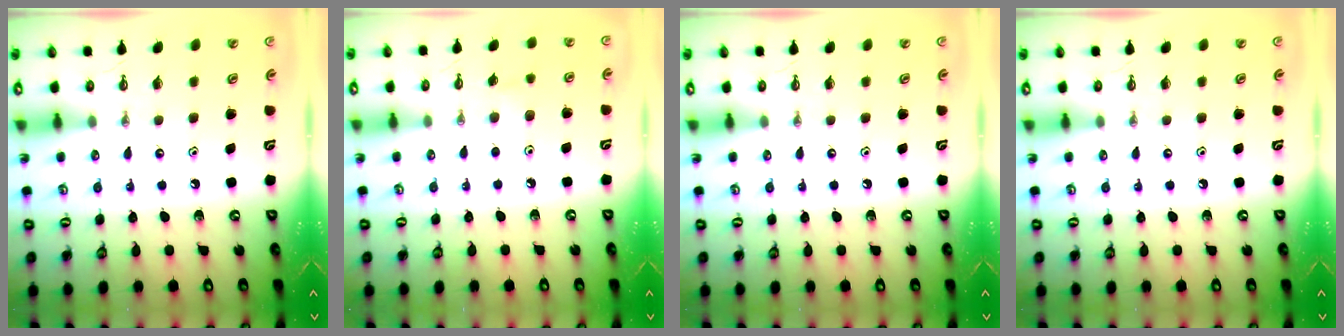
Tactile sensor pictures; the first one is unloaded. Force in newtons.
{"total": 5.4, "press": 4.8, "slide": 2.4}
{"total": 0.0}
{"total": 0.0}